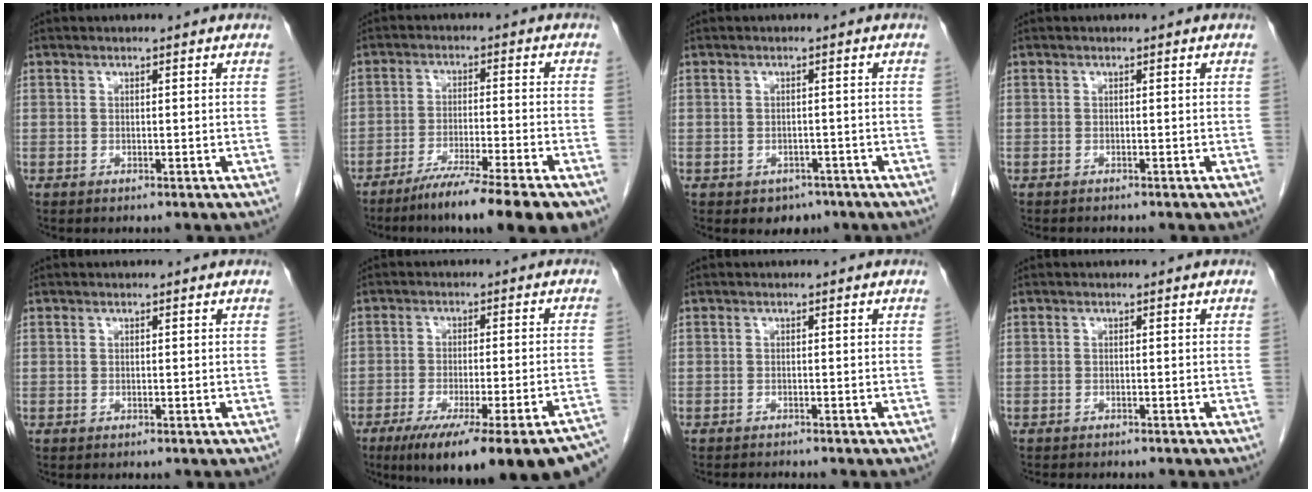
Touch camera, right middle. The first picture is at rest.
{"total": 13.4, "force": [-9.7, 0.1, 9.2], "torque": [-0.122, -0.027, -0.151]}
{"total": 3.0, "force": [-1.9, 2.1, 0.9], "torque": [-0.006, 0.007, -0.018]}
{"total": 1.0, "force": [-1.0, 0.1, 0.2], "torque": [-0.009, -0.003, -0.014]}
{"total": 0.0}
{"total": 24.4, "force": [-19.4, 2.0, 14.7], "torque": [-0.139, -0.029, -0.255]}
{"total": 2.0, "force": [-1.9, -0.2, 0.4], "torque": [-0.006, -0.005, -0.029]}
{"total": 4.4, "force": [-3.9, 1.0, 1.8], "torque": [-0.026, -0.007, -0.049]}